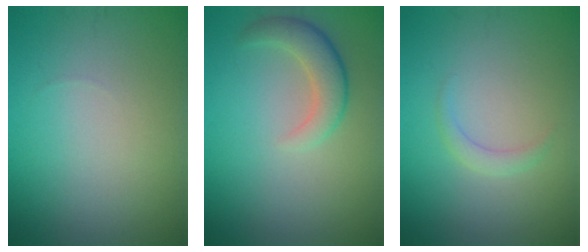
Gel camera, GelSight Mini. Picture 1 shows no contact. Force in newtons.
{"total": 3.0, "press": 3.0, "slide": 0.4}
{"total": 1.2, "press": 1.2, "slide": 0.1}